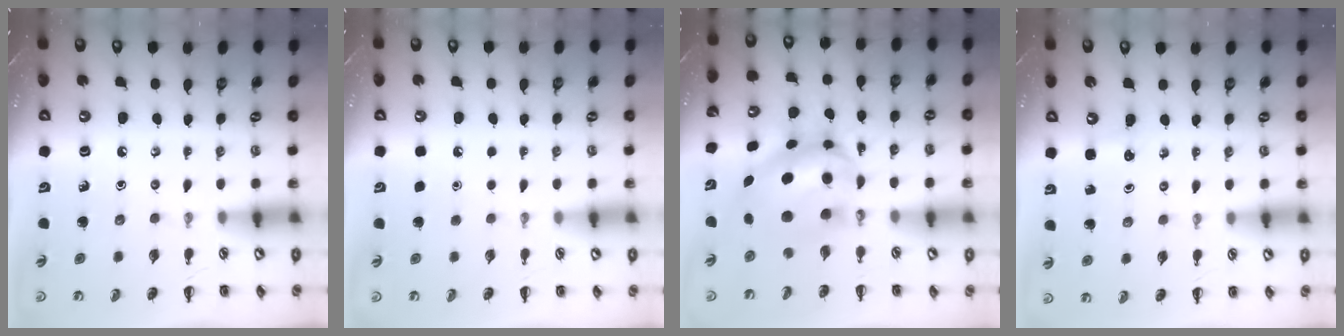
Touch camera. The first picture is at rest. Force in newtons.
{"total": 1.6, "press": 1.6, "slide": 0.1}
{"total": 7.5, "press": 7.3, "slide": 1.6}
{"total": 2.8, "press": 2.6, "slide": 0.9}